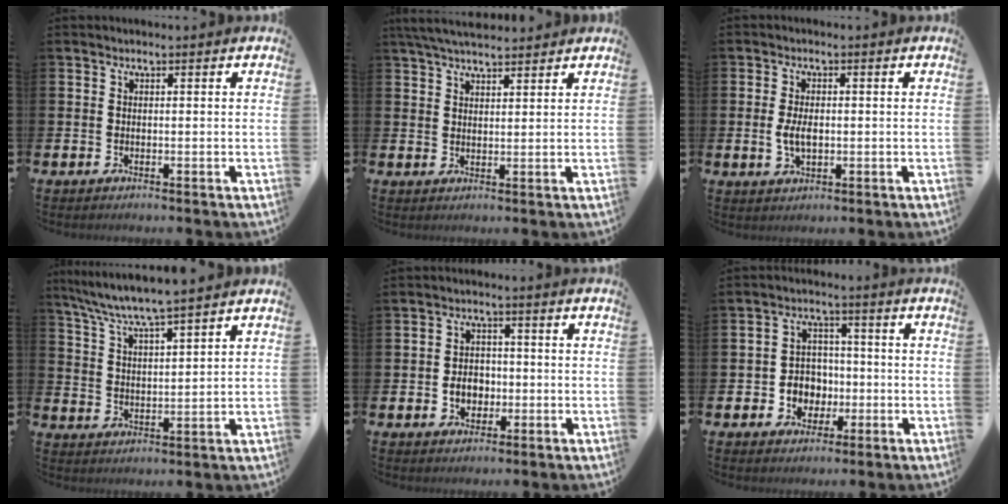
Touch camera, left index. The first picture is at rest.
{"total": 4.4, "force": [4.0, 1.1, 1.5], "torque": [-0.034, -0.009, 0.073]}
{"total": 3.4, "force": [-0.7, 1.9, 2.8], "torque": [-0.040, 0.005, -0.018]}
{"total": 6.5, "force": [6.2, -0.3, 1.8], "torque": [-0.060, -0.035, 0.109]}
{"total": 3.7, "force": [-1.4, 2.8, 1.9], "torque": [-0.020, 0.001, -0.035]}
{"total": 4.5, "force": [-1.3, 4.2, 1.0], "torque": [-0.021, 0.004, -0.032]}